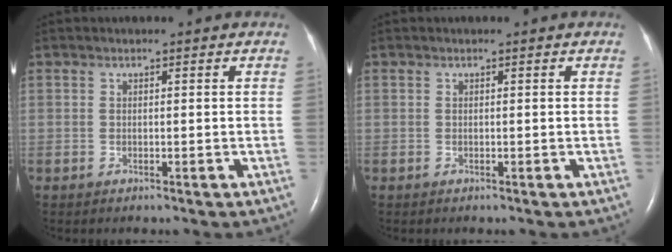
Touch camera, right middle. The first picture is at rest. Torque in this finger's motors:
{"motor_torque": [-0.01, 0.01, 0.00, 0.00]}